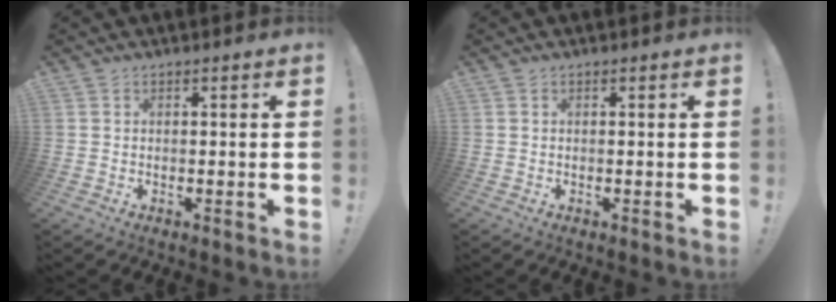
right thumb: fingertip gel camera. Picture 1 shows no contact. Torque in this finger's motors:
{"motor_torque": [0.00, 0.00, -0.11, 0.14, 0.00]}